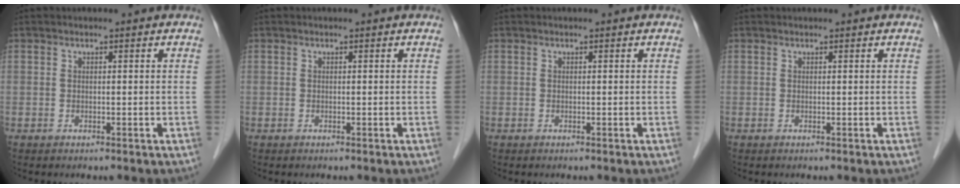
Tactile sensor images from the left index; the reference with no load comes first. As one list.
[{"total": 0.0}, {"total": 0.0}, {"total": 0.0}]